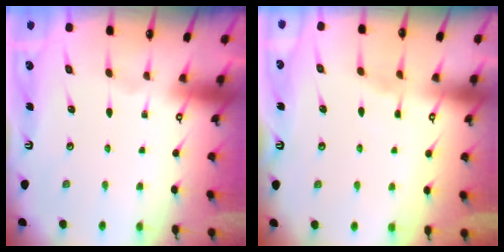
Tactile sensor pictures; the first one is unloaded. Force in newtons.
{"total": 3.5, "press": 3.5, "slide": 0.5}